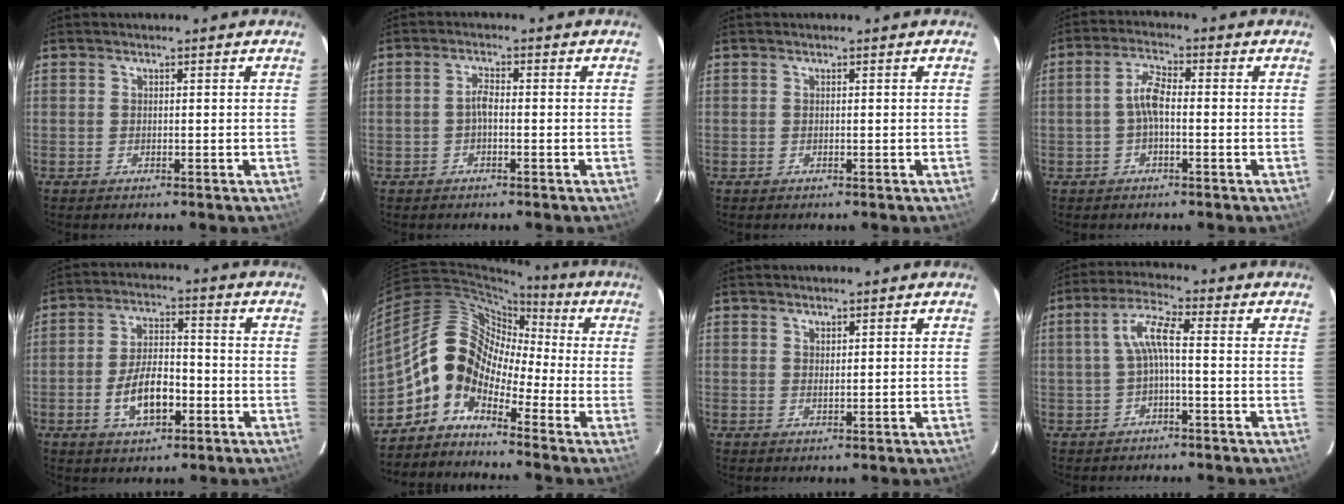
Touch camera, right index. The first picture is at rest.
{"total": 1.9, "force": [-0.6, 0.6, 1.6], "torque": [-0.034, 0.007, -0.014]}
{"total": 0.0}
{"total": 4.3, "force": [-0.9, 1.5, 4.0], "torque": [-0.084, 0.015, -0.018]}
{"total": 8.8, "force": [-3.2, 4.1, 7.1], "torque": [-0.140, 0.009, -0.047]}
{"total": 8.8, "force": [-3.9, 6.3, 4.9], "torque": [-0.072, 0.030, -0.099]}
{"total": 1.1, "force": [1.0, 0.4, 0.4], "torque": [-0.006, 0.000, 0.018]}
{"total": 5.3, "force": [-0.7, 0.8, 5.2], "torque": [-0.111, 0.013, -0.011]}